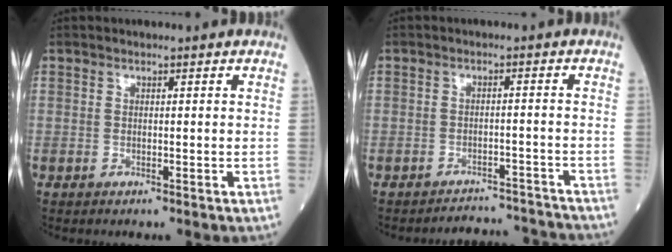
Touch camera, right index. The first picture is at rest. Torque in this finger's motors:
{"motor_torque": [-0.12, -0.20, -0.58, -0.09]}